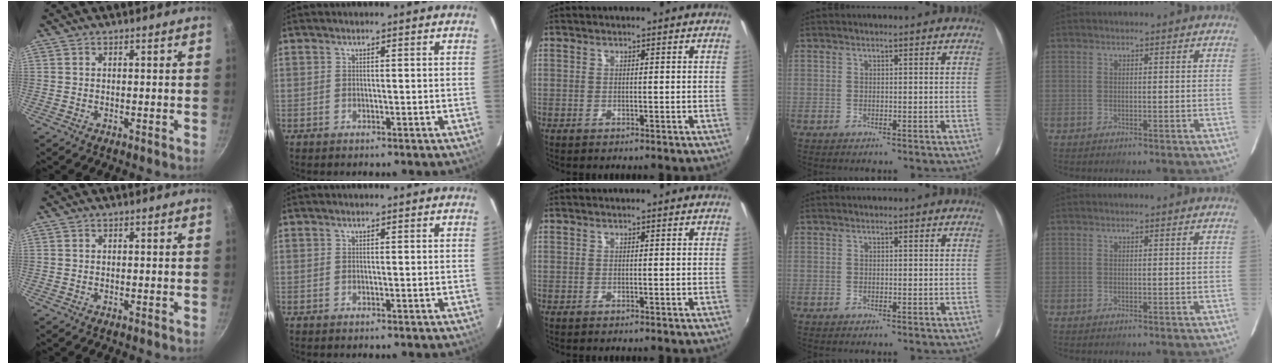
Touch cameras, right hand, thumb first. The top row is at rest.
{}